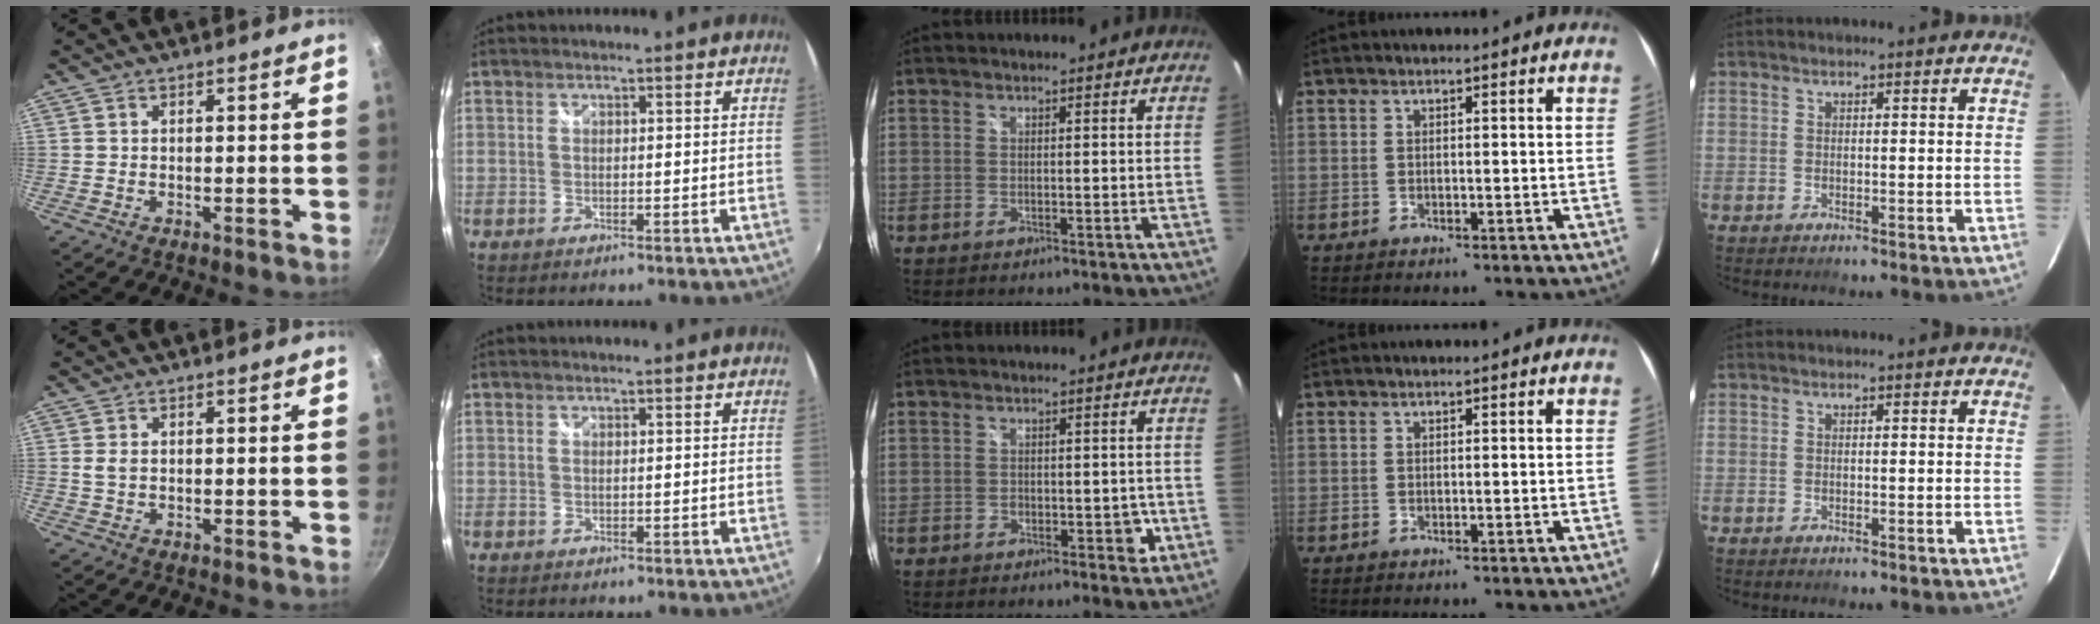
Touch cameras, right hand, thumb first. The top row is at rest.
{"thumb": {"total": 1.8, "force": [0.3, 1.2, 1.2], "torque": [-0.022, -0.002, 0.005]}, "middle": {"total": 2.9, "force": [-1.1, 2.1, 1.7], "torque": [-0.019, 0.001, -0.012]}}